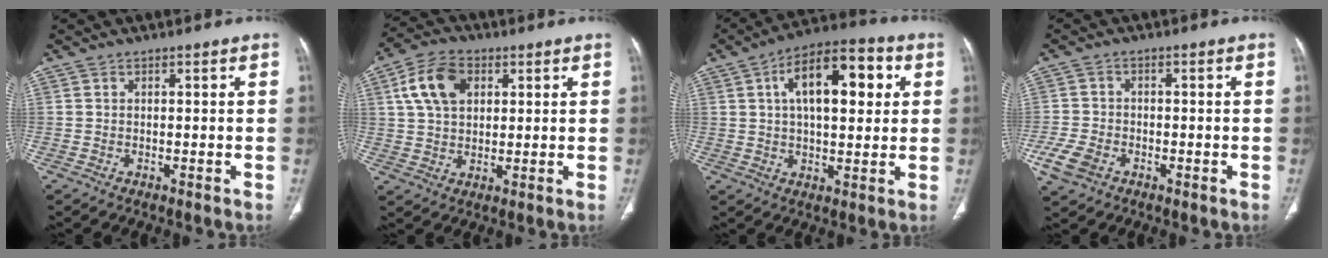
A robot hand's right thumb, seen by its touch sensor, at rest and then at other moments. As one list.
[{"total": 10.2, "force": [3.3, 6.8, 6.8], "torque": [-0.116, 0.005, 0.057]}, {"total": 15.9, "force": [4.4, 7.5, 13.3], "torque": [-0.185, 0.016, 0.064]}, {"total": 6.0, "force": [-2.7, 4.2, 3.3], "torque": [-0.075, 0.011, -0.048]}]